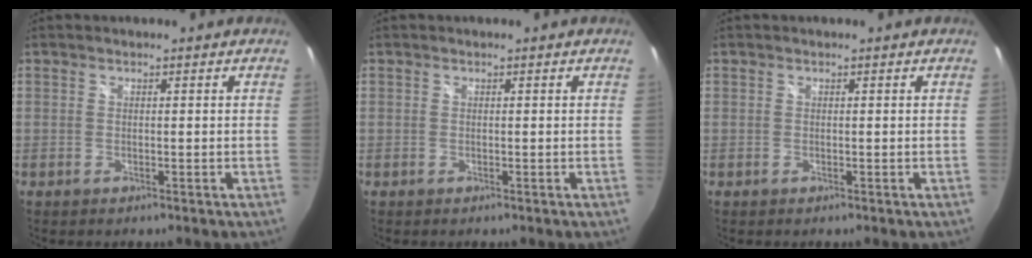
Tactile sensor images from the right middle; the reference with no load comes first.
{"total": 0.0}
{"total": 0.0}